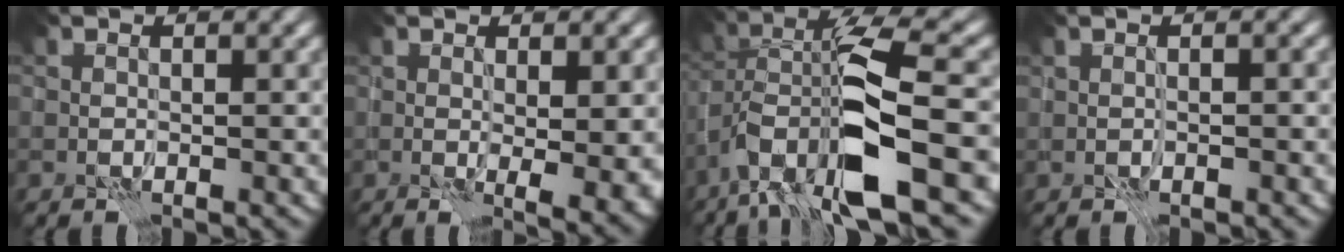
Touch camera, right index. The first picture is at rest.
{"total": 4.9, "force": [-0.6, 1.2, 4.7], "torque": [-0.066, -0.017, 0.000]}
{"total": 10.5, "force": [-4.3, 3.0, 9.1], "torque": [-0.167, 0.006, -0.084]}
{"total": 0.7, "force": [-0.3, 0.1, 0.6], "torque": [-0.010, -0.001, -0.007]}